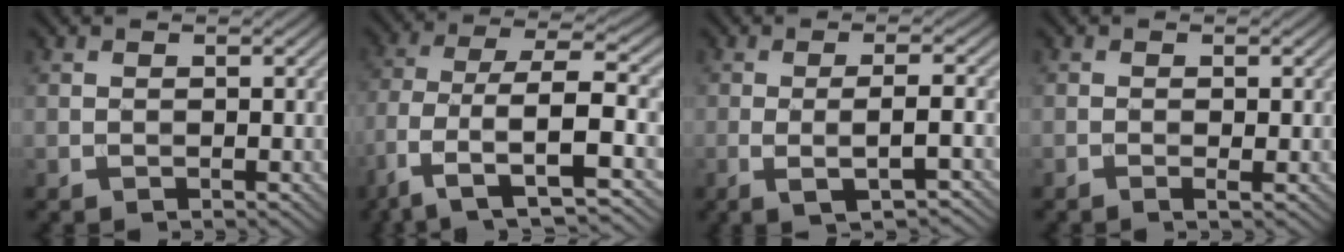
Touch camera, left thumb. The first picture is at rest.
{"total": 10.3, "force": [-3.3, 4.1, 8.8], "torque": [-0.177, -0.004, -0.069]}
{"total": 4.8, "force": [-1.1, 0.9, 4.6], "torque": [-0.078, 0.006, -0.023]}
{"total": 1.0, "force": [-0.3, 0.1, 0.9], "torque": [-0.018, -0.002, -0.008]}